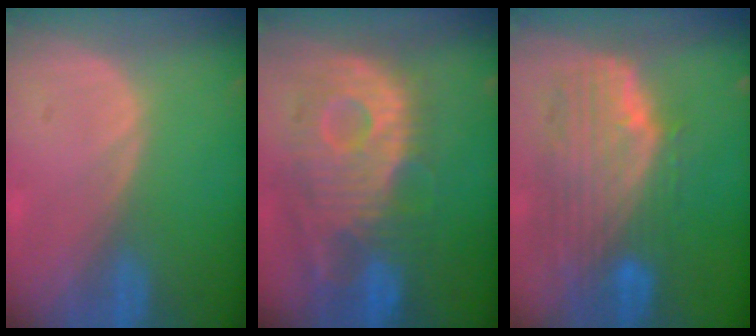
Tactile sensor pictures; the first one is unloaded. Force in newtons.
{"total": 12.0, "press": 10.8, "slide": 5.3}
{"total": 10.3, "press": 9.0, "slide": 5.1}